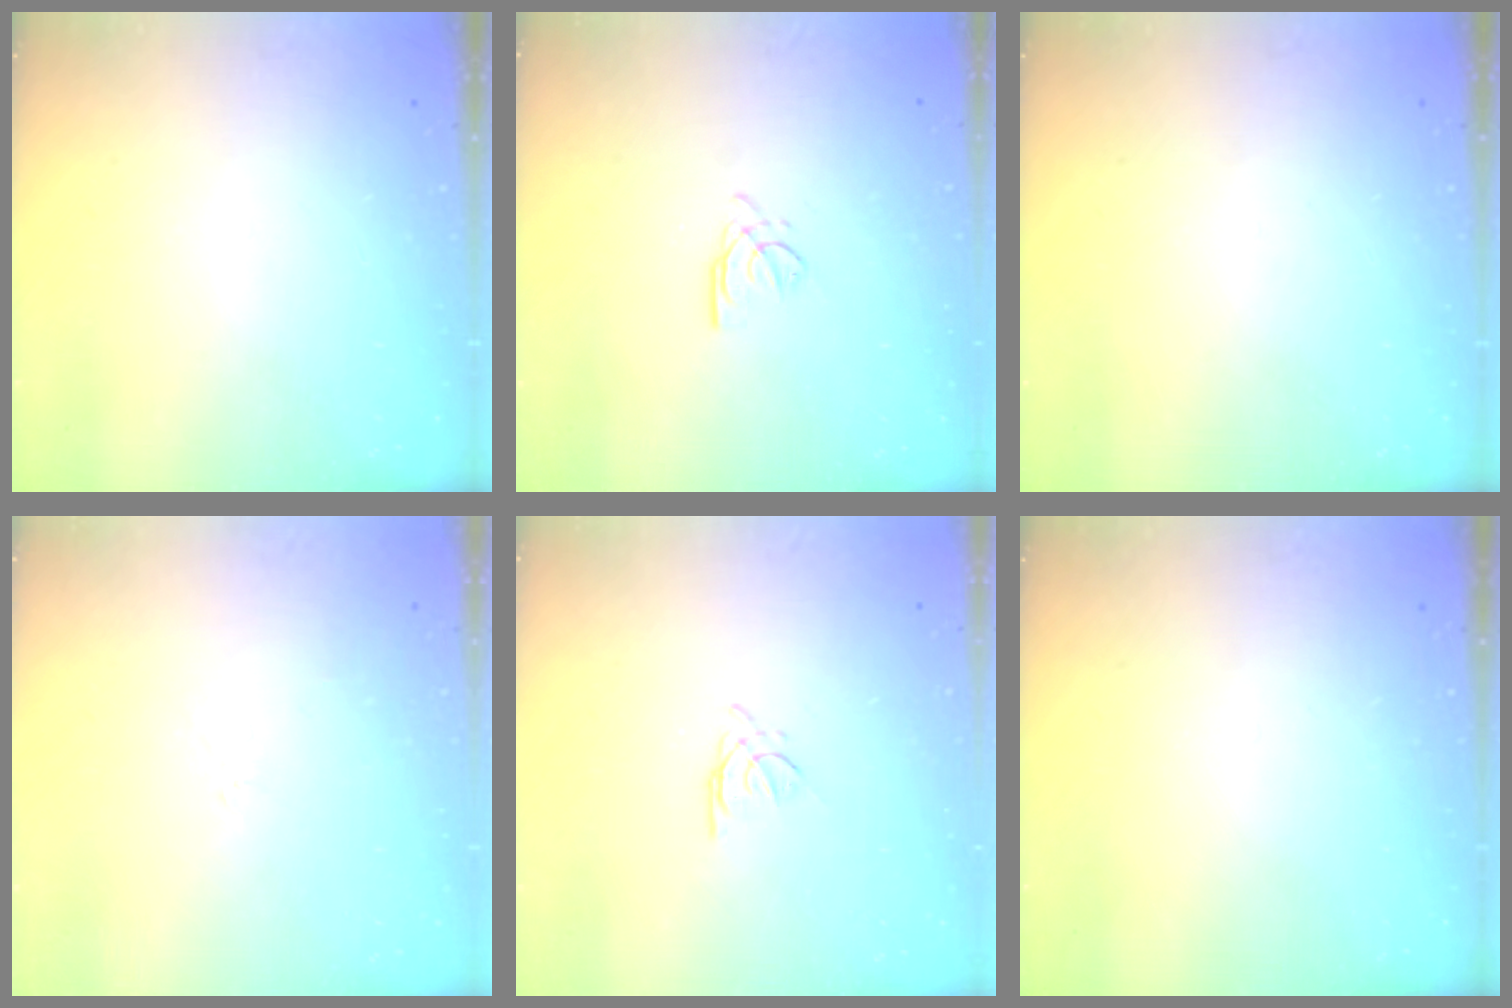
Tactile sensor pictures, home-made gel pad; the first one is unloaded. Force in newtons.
{"total": 2.6, "press": 2.6, "slide": 0.1}
{"total": 0.0}
{"total": 2.6, "press": 2.5, "slide": 0.6}
{"total": 1.9, "press": 1.8, "slide": 0.5}
{"total": 0.0}